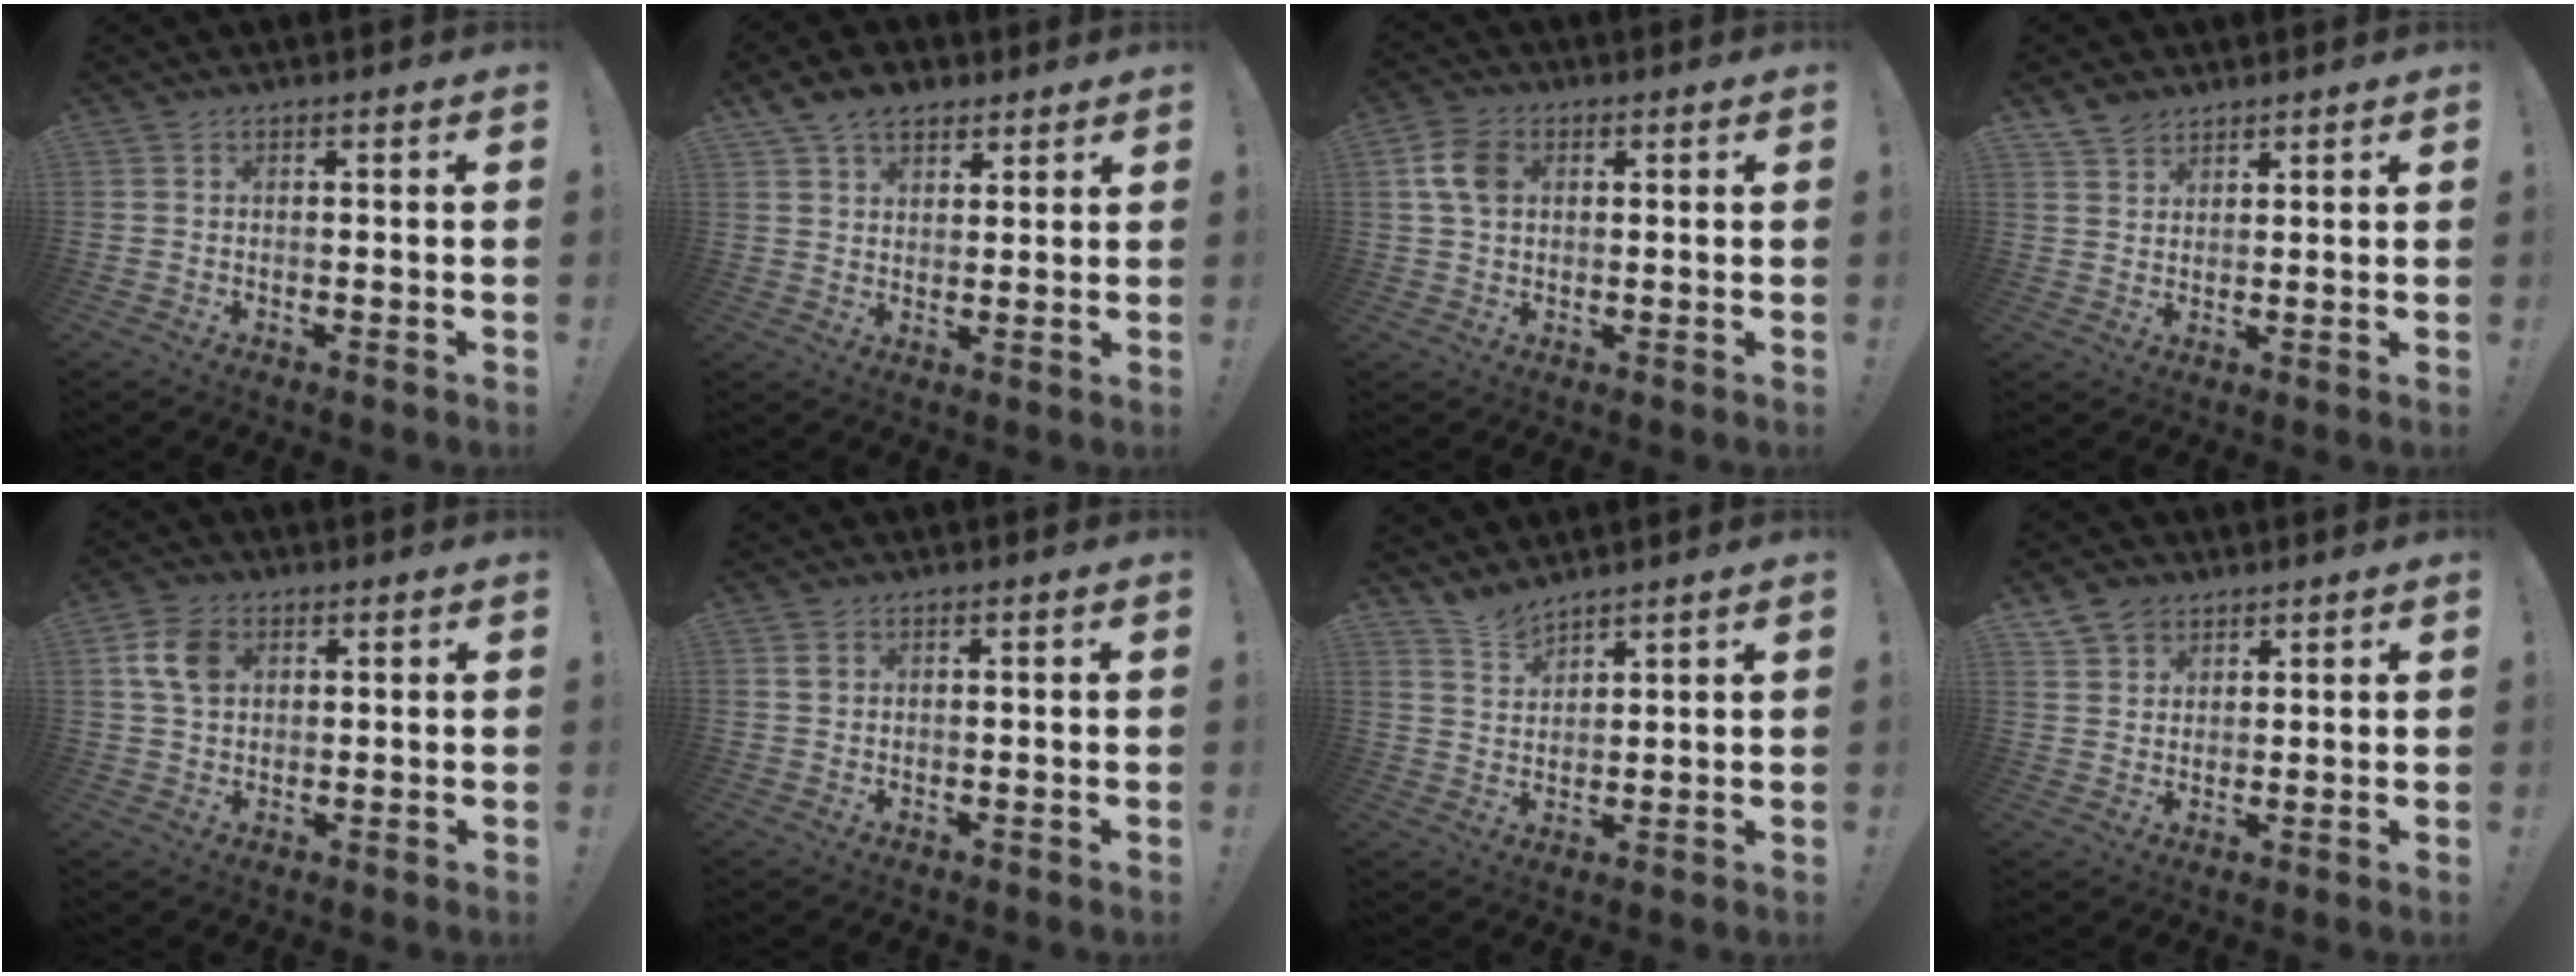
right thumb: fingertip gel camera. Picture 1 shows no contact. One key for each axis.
{"total": 8.4, "fx": 5.7, "fy": 5.3, "fz": 3.1, "tx": -0.049, "ty": -0.022, "tz": 0.110}
{"total": 8.0, "fx": 1.9, "fy": 5.8, "fz": 5.3, "tx": -0.100, "ty": 0.013, "tz": 0.040}
{"total": 4.5, "fx": 3.7, "fy": 2.4, "fz": 0.6, "tx": -0.013, "ty": -0.020, "tz": 0.072}
{"total": 8.3, "fx": 2.5, "fy": 6.0, "fz": 5.2, "tx": -0.095, "ty": 0.010, "tz": 0.051}
{"total": 1.1, "fx": 0.5, "fy": 1.0, "fz": 0.3, "tx": -0.004, "ty": 0.004, "tz": 0.009}
{"total": 5.5, "fx": 5.1, "fy": 1.4, "fz": 1.3, "tx": -0.031, "ty": -0.034, "tz": 0.098}
{"total": 6.2, "fx": 4.3, "fy": 4.3, "fz": 1.3, "tx": -0.025, "ty": -0.018, "tz": 0.083}